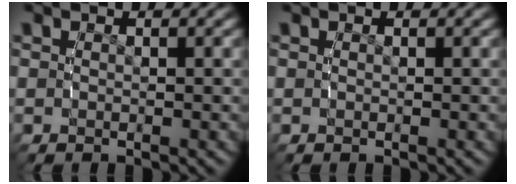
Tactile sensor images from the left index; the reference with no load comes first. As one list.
[{"total": 0.0}]